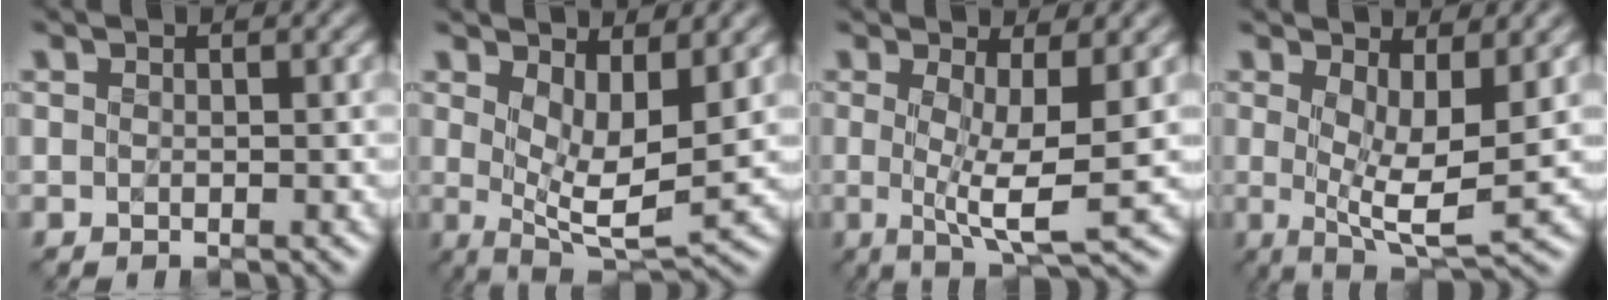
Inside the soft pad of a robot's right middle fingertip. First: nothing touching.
{"total": 5.0, "force": [1.4, 1.8, 4.5], "torque": [-0.086, -0.017, 0.028]}
{"total": 4.4, "force": [0.0, 0.4, 4.3], "torque": [-0.076, -0.009, -0.001]}
{"total": 4.9, "force": [0.7, 1.3, 4.7], "torque": [-0.088, -0.016, 0.014]}